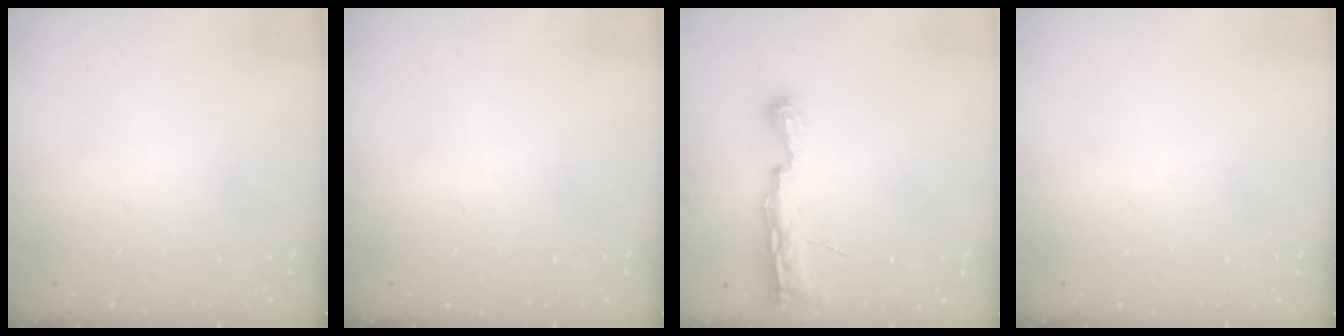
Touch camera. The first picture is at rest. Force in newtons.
{"total": 0.0}
{"total": 8.0, "press": 8.0, "slide": 0.8}
{"total": 0.0}